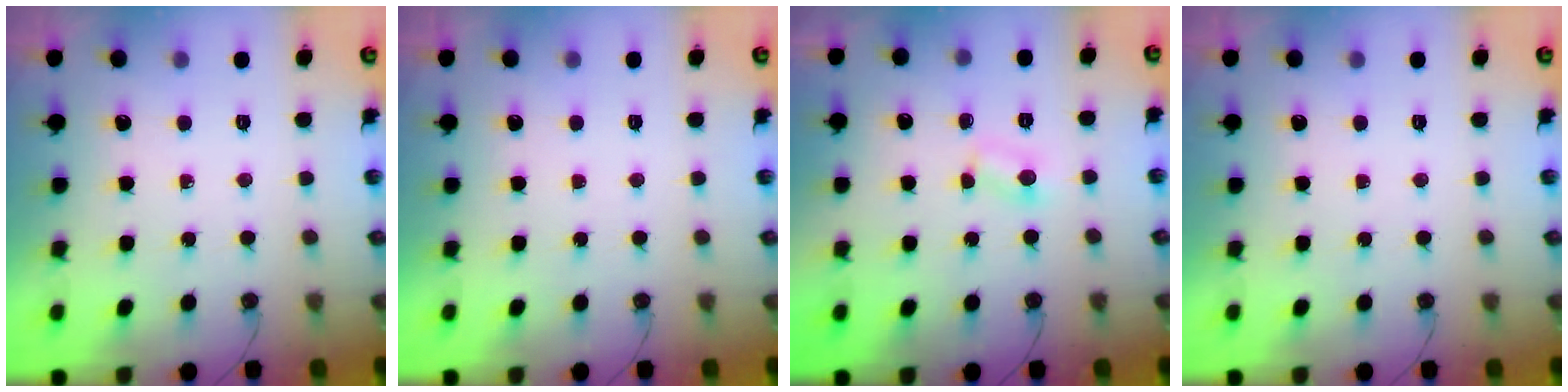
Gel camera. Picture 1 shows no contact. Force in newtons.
{"total": 0.0}
{"total": 2.5, "press": 2.5, "slide": 0.3}
{"total": 0.0}